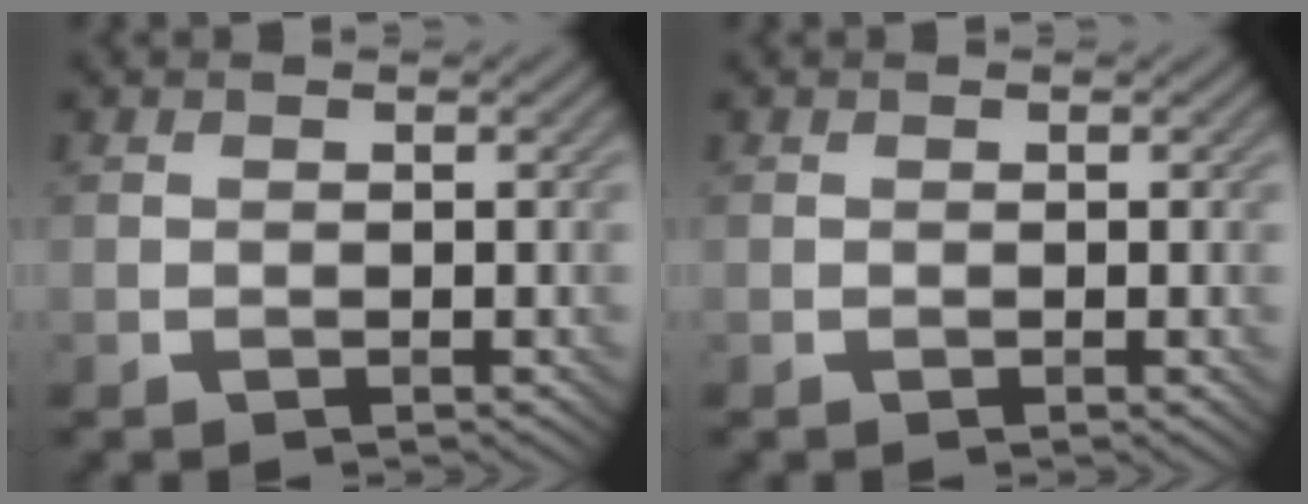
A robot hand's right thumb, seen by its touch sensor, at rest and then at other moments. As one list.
[{"total": 0.7, "force": [0.0, 0.1, 0.7], "torque": [-0.011, -0.001, -0.001]}]